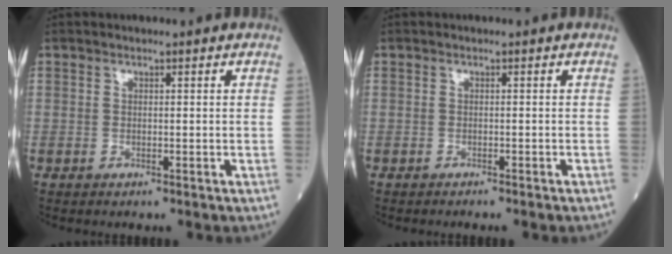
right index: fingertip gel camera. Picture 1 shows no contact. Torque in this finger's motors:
{"motor_torque": [0.04, -0.11, -0.03, 0.02]}